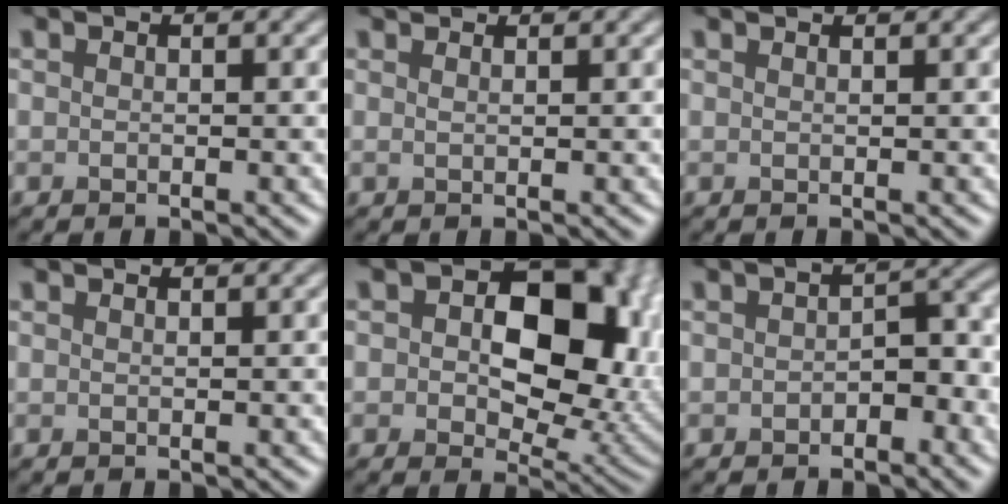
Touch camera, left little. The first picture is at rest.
{"total": 1.2, "force": [1.1, 0.1, 0.3], "torque": [-0.014, 0.006, 0.019]}
{"total": 0.7, "force": [0.7, -0.2, 0.0], "torque": [-0.004, 0.002, 0.011]}
{"total": 0.6, "force": [0.6, 0.0, 0.1], "torque": [-0.005, 0.002, 0.011]}
{"total": 14.6, "force": [2.8, 9.4, 10.8], "torque": [-0.124, -0.002, 0.043]}
{"total": 3.1, "force": [-1.1, 1.7, 2.3], "torque": [-0.030, -0.003, -0.021]}